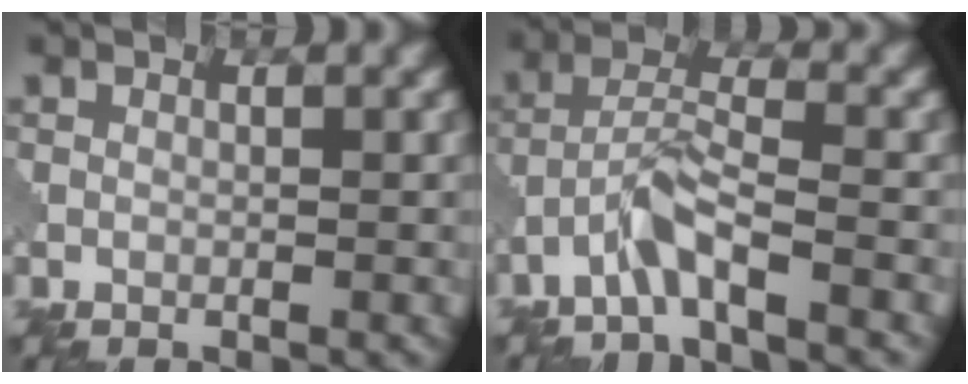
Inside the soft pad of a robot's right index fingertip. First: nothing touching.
{"total": 3.5, "force": [-2.4, 0.4, 2.6], "torque": [-0.057, 0.014, -0.052]}